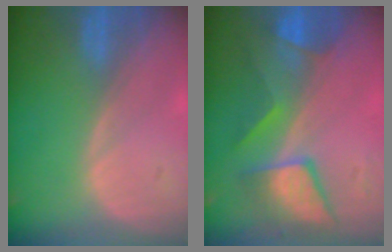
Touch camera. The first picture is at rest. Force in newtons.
{"total": 7.8, "press": 7.8, "slide": 0.4}